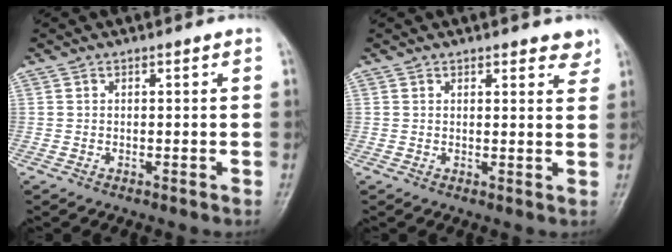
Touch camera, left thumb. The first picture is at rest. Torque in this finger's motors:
{"motor_torque": [-0.01, -0.02, 0.14, -0.01, 0.06]}